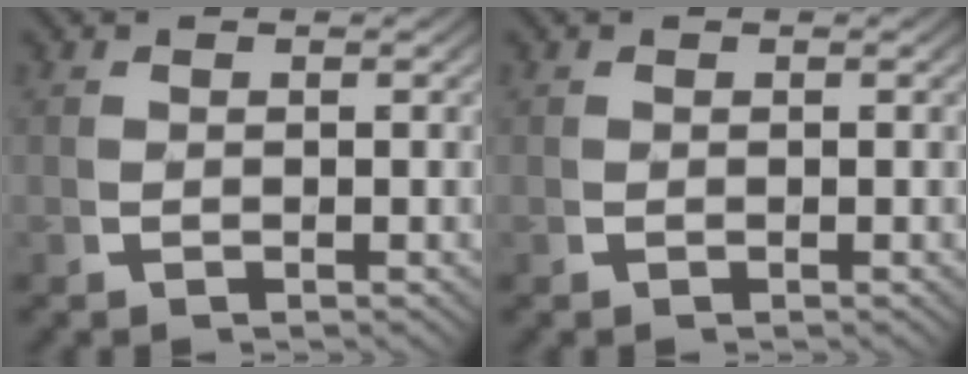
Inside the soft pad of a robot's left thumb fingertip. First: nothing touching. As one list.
[{"total": 0.0}]